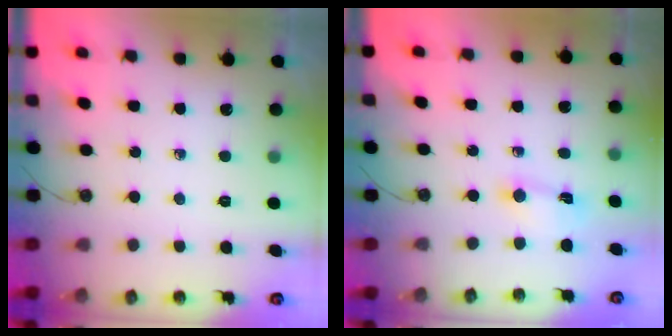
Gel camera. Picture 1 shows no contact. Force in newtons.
{"total": 1.5, "press": 1.5, "slide": 0.2}